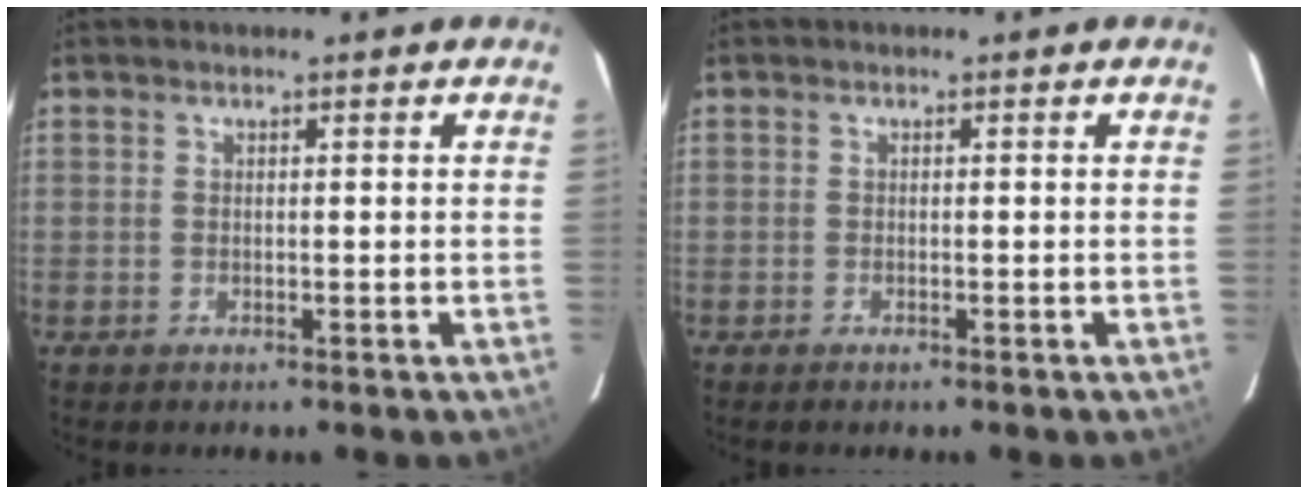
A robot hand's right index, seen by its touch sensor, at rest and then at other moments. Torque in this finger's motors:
{"motor_torque": [-0.16, -0.14, 0.07, 0.01]}